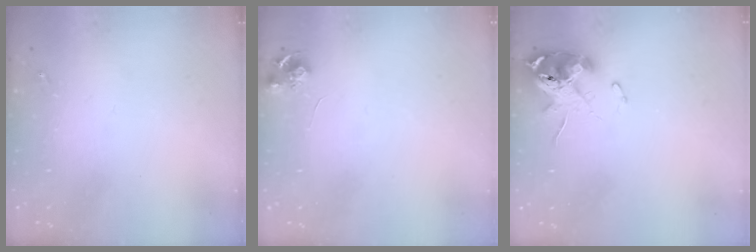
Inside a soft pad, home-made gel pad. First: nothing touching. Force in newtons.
{"total": 6.8, "press": 6.7, "slide": 0.9}
{"total": 11.2, "press": 11.2, "slide": 1.3}